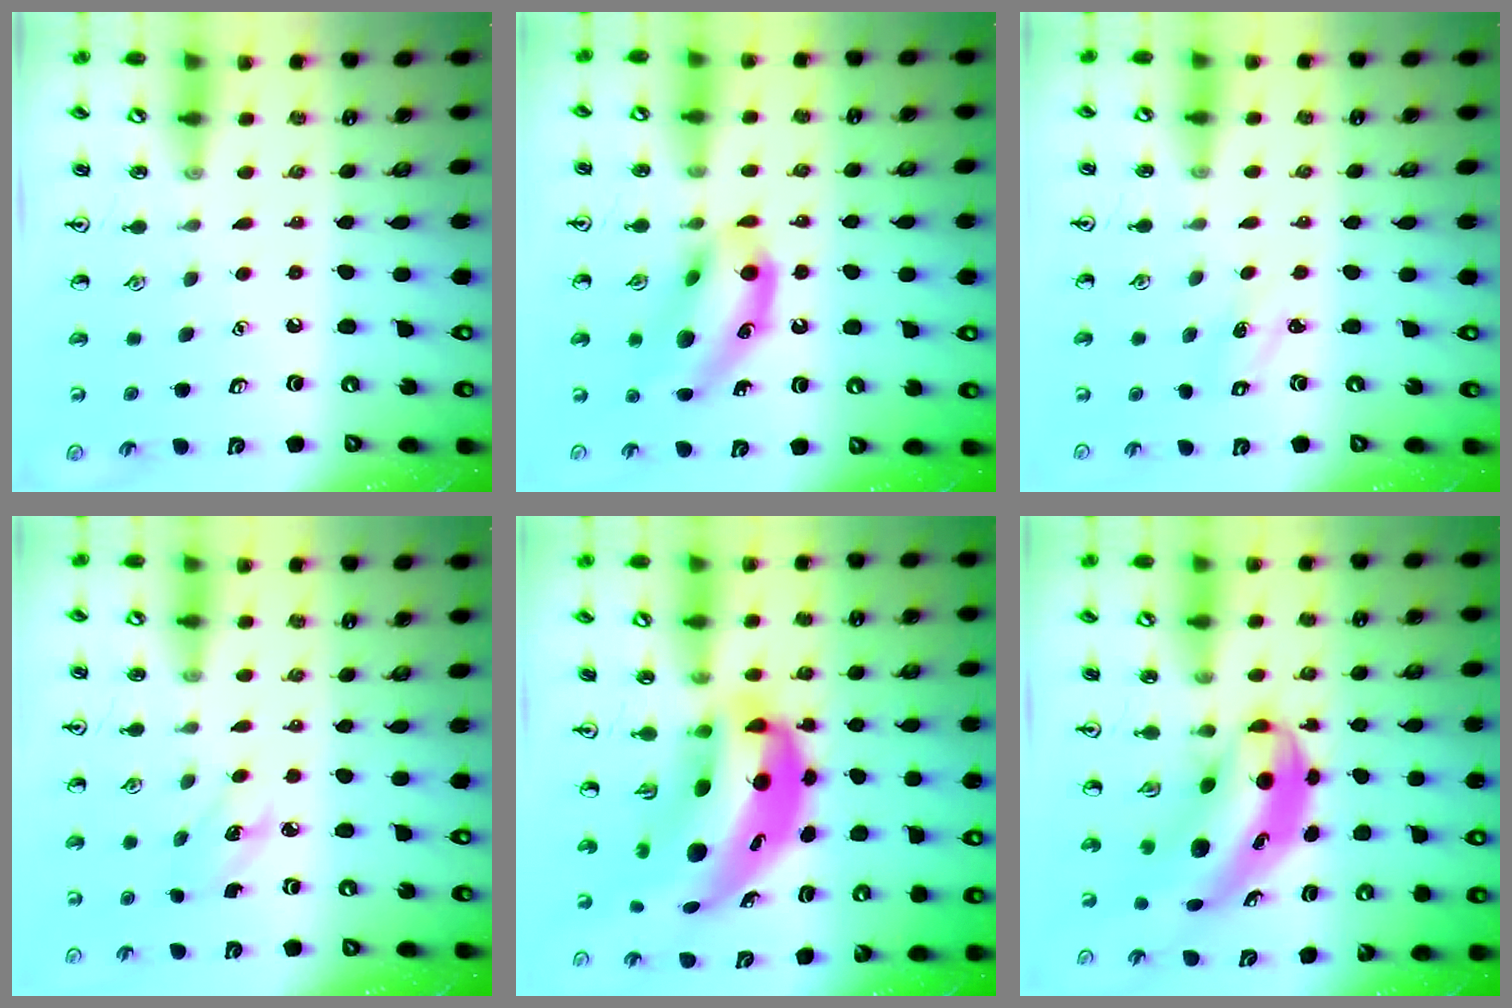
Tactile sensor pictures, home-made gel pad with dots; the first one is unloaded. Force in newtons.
{"total": 14.3, "press": 14.0, "slide": 2.9}
{"total": 1.3, "press": 1.2, "slide": 0.4}
{"total": 2.4, "press": 2.2, "slide": 0.9}
{"total": 13.0, "press": 12.5, "slide": 3.5}
{"total": 6.8, "press": 6.6, "slide": 1.9}